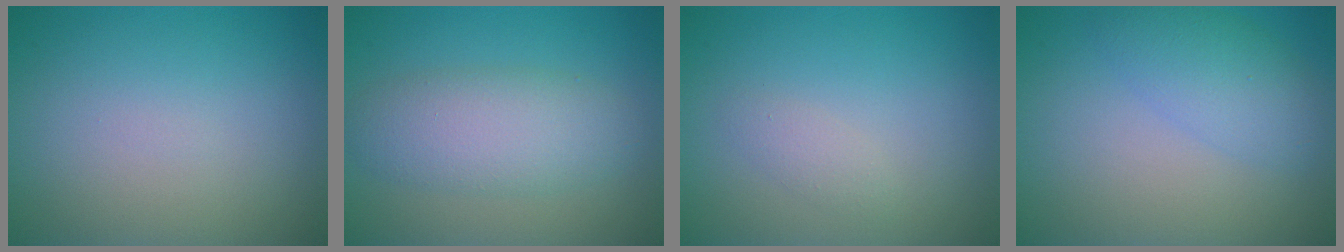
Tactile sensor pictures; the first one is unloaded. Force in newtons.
{"total": 4.9, "press": 4.9, "slide": 0.1}
{"total": 1.1, "press": 1.1, "slide": 0.1}
{"total": 3.5, "press": 3.5, "slide": 0.2}